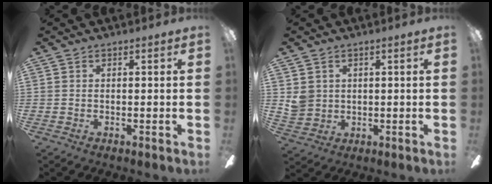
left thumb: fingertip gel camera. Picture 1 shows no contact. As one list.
[{"total": 4.5, "force": [1.4, 4.2, 1.0], "torque": [-0.022, 0.007, 0.029]}]